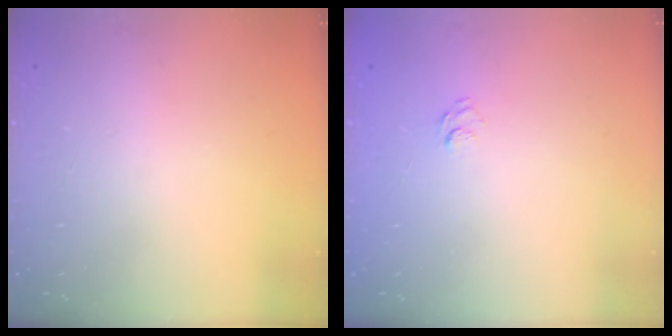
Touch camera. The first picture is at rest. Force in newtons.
{"total": 5.8, "press": 5.7, "slide": 1.1}